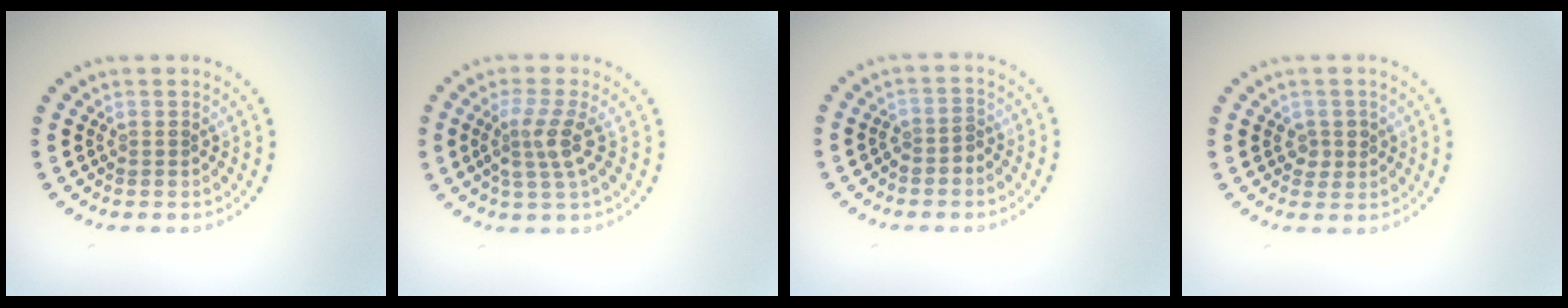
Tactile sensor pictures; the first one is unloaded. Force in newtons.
{"total": 2.9, "press": 2.3, "slide": 1.8}
{"total": 1.2, "press": 1.0, "slide": 0.6}
{"total": 1.4, "press": 1.3, "slide": 0.7}